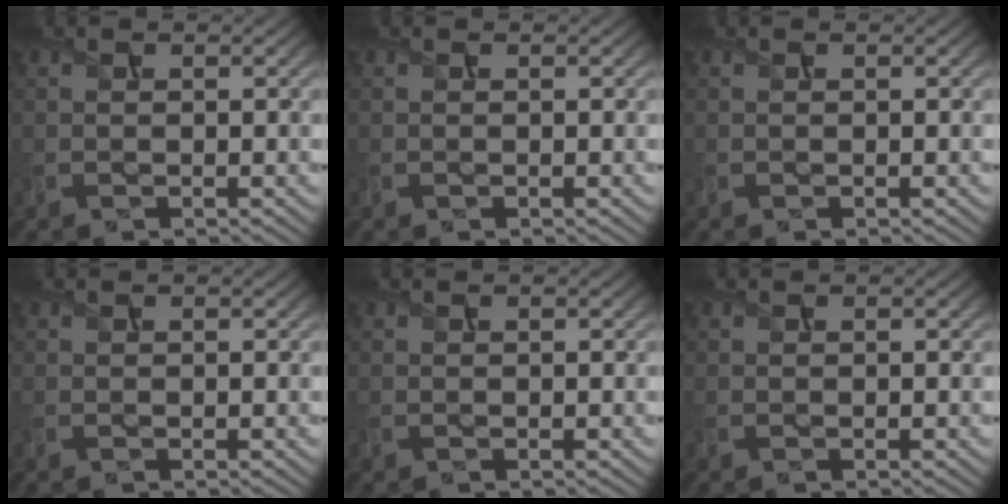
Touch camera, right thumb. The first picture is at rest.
{"total": 0.0}
{"total": 0.0}
{"total": 0.0}
{"total": 0.0}
{"total": 0.0}